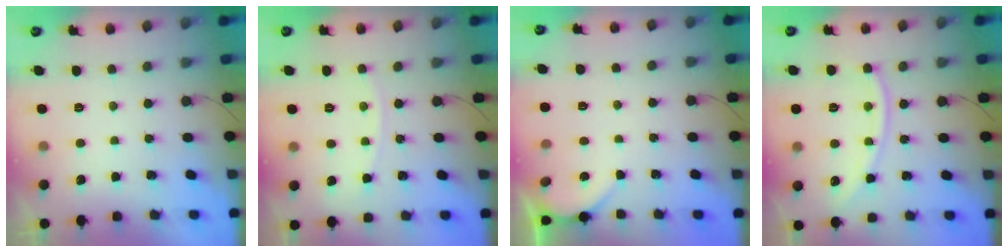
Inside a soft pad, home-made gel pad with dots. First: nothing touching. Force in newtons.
{"total": 3.7, "press": 3.6, "slide": 0.4}
{"total": 2.5, "press": 2.4, "slide": 0.3}
{"total": 12.3, "press": 12.2, "slide": 1.4}